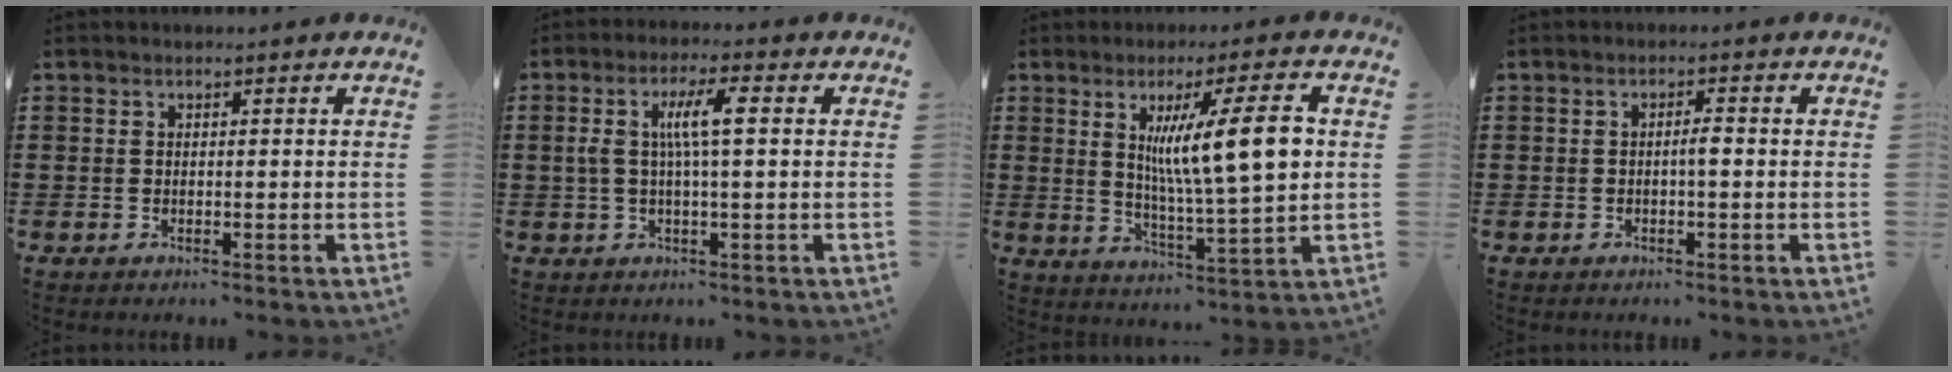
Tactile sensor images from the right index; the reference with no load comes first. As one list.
[{"total": 6.0, "force": [0.8, 1.1, 5.9], "torque": [-0.120, 0.003, 0.005]}, {"total": 11.8, "force": [2.8, 1.6, 11.3], "torque": [-0.190, -0.001, 0.036]}, {"total": 1.5, "force": [-0.3, 0.2, 1.4], "torque": [-0.028, 0.002, -0.006]}]